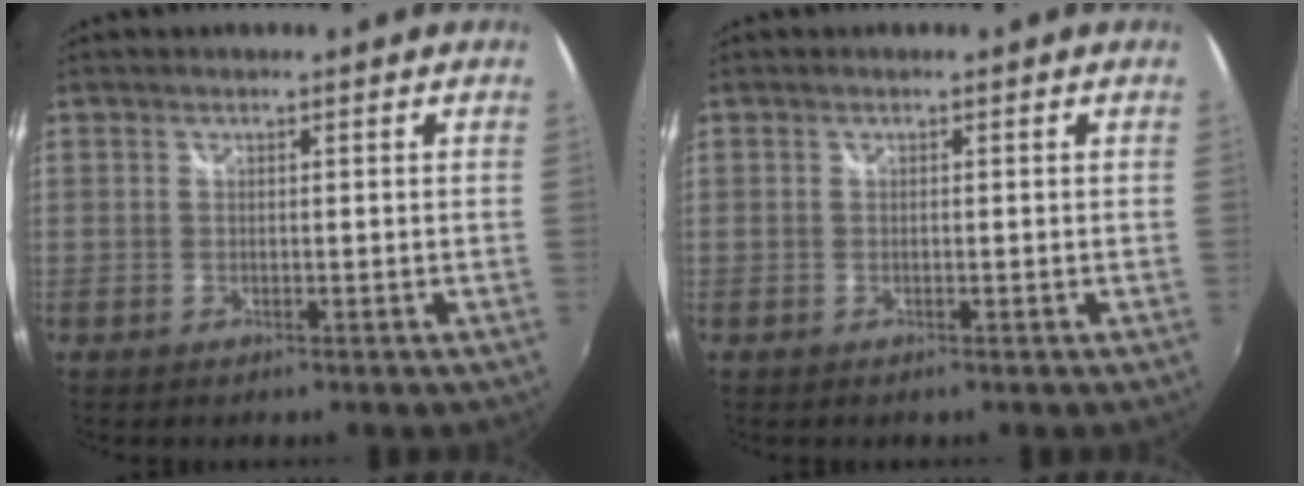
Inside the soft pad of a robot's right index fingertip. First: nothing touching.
{"total": 0.0}